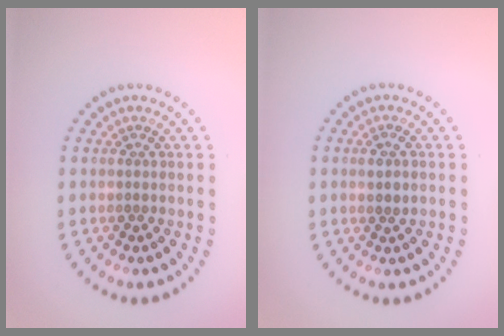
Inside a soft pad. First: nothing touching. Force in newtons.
{"total": 1.0, "press": 0.9, "slide": 0.4}